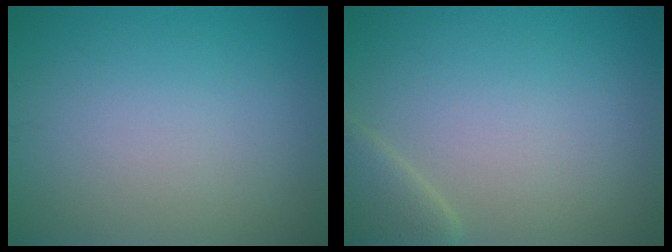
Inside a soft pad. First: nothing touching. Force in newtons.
{"total": 2.5, "press": 2.5, "slide": 0.2}